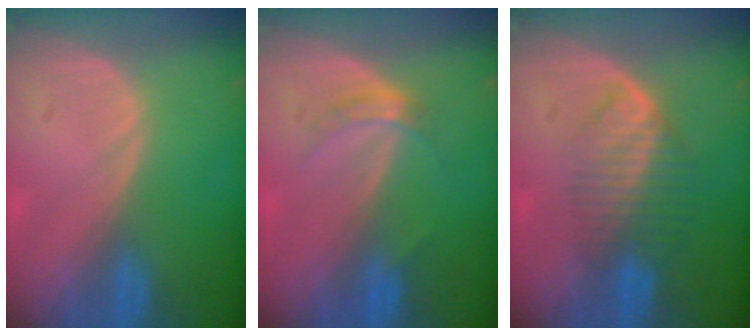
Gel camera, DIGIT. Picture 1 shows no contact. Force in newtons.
{"total": 2.8, "press": 2.5, "slide": 1.3}
{"total": 6.7, "press": 5.9, "slide": 3.2}